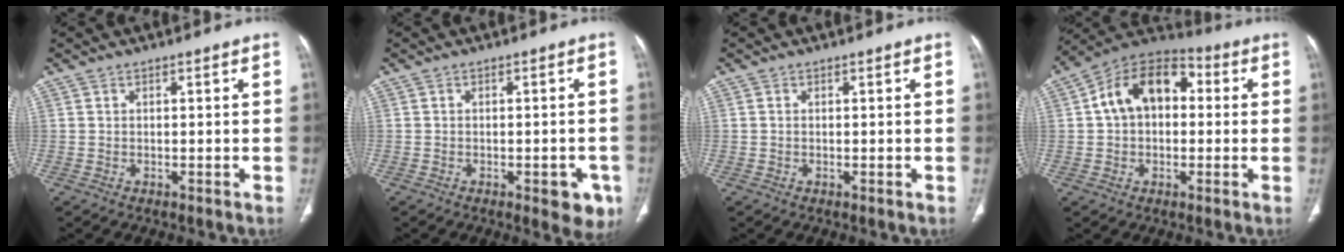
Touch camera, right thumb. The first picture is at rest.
{"total": 5.5, "force": [-2.5, 2.4, 4.2], "torque": [-0.027, 0.002, -0.026]}
{"total": 0.0}
{"total": 14.0, "force": [2.1, 9.5, 10.1], "torque": [-0.140, 0.037, 0.020]}